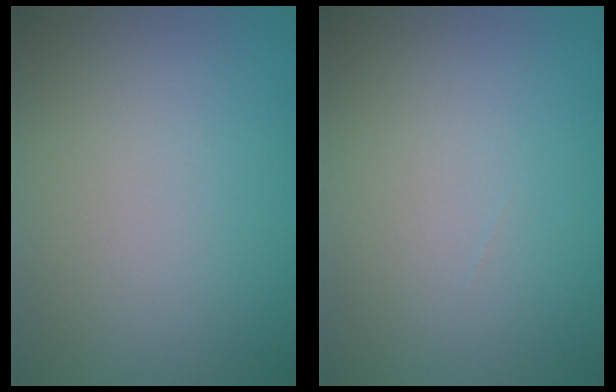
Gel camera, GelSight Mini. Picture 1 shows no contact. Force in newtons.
{"total": 0.0}